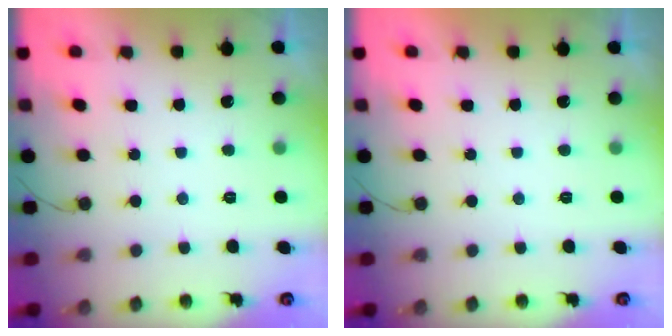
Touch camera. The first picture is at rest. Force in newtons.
{"total": 1.7, "press": 1.7, "slide": 0.0}